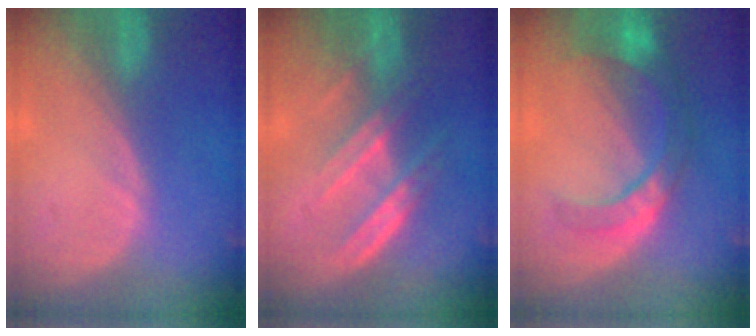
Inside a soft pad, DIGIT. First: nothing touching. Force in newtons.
{"total": 7.1, "press": 6.5, "slide": 2.8}
{"total": 8.0, "press": 7.5, "slide": 2.8}